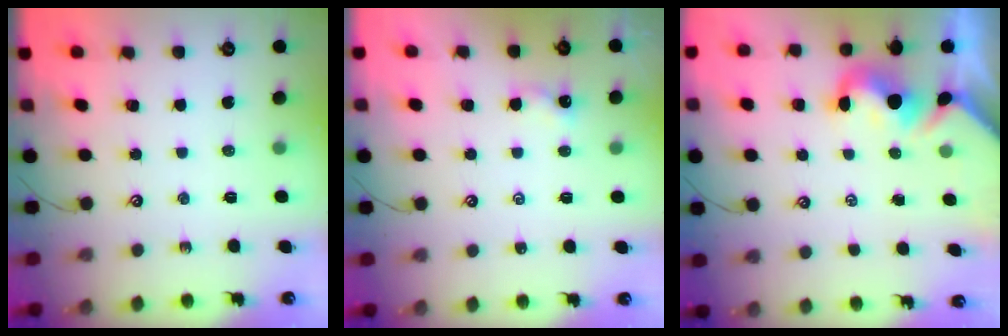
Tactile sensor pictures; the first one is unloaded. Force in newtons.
{"total": 0.8, "press": 0.7, "slide": 0.3}
{"total": 1.4, "press": 1.2, "slide": 0.7}